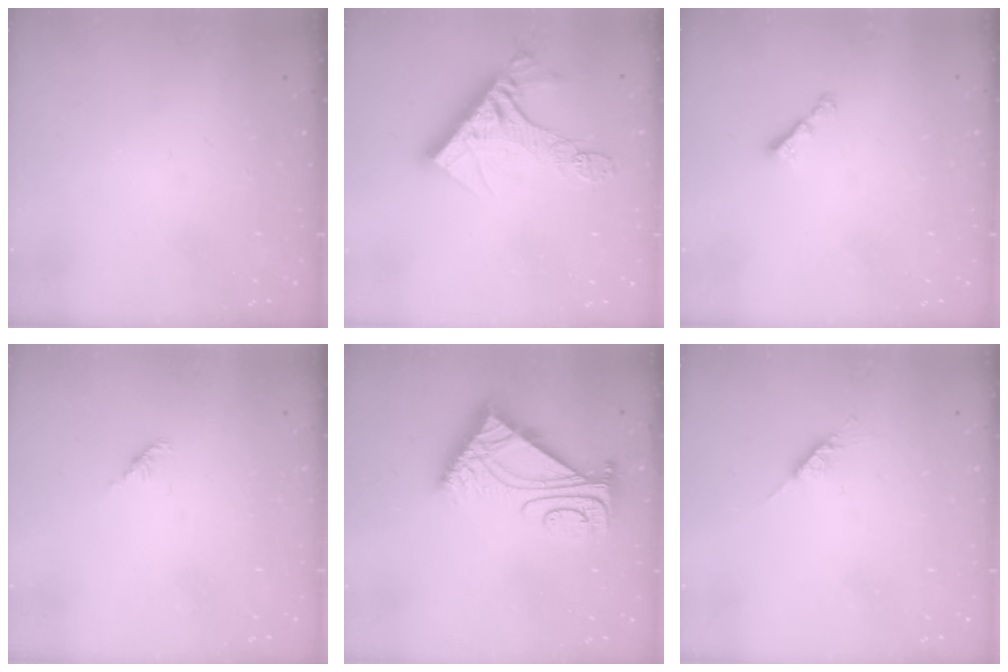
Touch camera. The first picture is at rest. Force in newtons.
{"total": 13.2, "press": 13.1, "slide": 1.2}
{"total": 2.9, "press": 2.8, "slide": 0.6}
{"total": 1.8, "press": 1.7, "slide": 0.6}
{"total": 9.3, "press": 9.3, "slide": 1.0}
{"total": 4.7, "press": 4.6, "slide": 0.5}